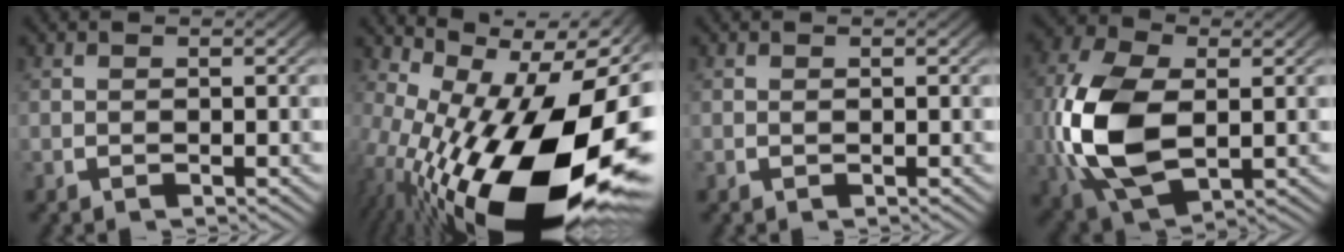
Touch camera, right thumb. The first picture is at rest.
{"total": 21.9, "force": [-3.8, 12.1, 17.9], "torque": [-0.318, -0.076, -0.012]}
{"total": 0.0}
{"total": 13.4, "force": [-1.0, 8.8, 10.0], "torque": [-0.260, -0.057, 0.013]}